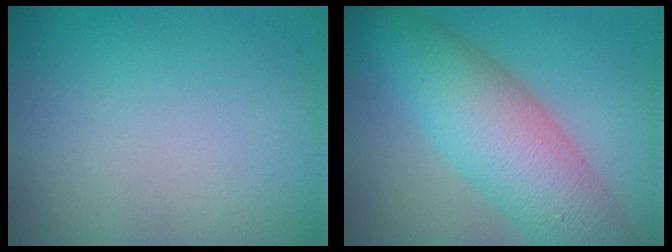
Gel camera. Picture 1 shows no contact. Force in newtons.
{"total": 8.2, "press": 8.2, "slide": 0.2}